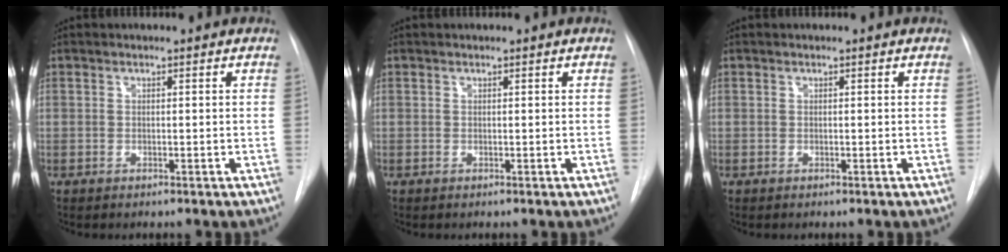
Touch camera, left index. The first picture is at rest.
{"total": 0.0}
{"total": 0.0}